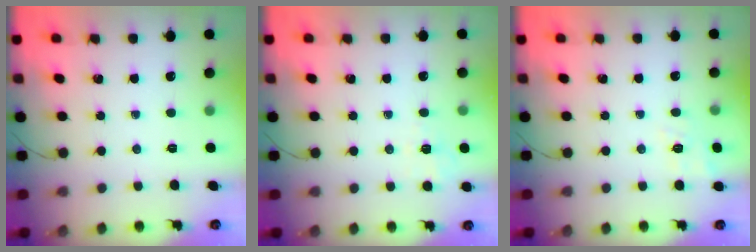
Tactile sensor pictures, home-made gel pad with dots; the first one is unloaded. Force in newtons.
{"total": 2.0, "press": 0.8, "slide": 1.8}
{"total": 10.4, "press": 10.1, "slide": 2.3}